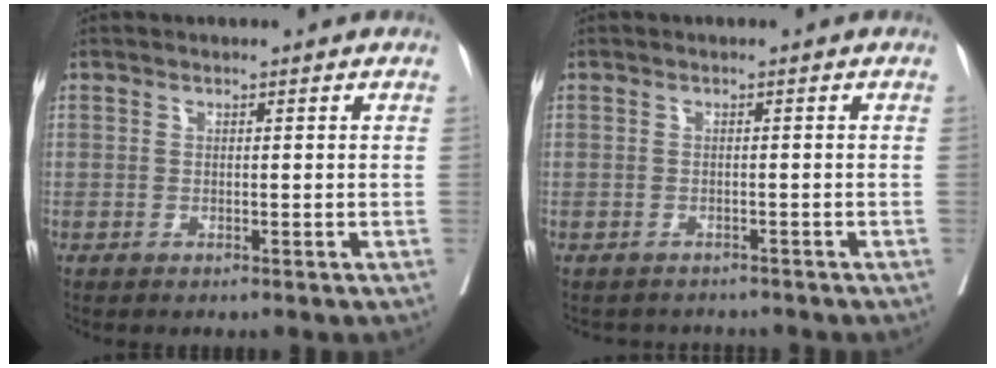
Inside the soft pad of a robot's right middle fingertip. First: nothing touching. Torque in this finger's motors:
{"motor_torque": [0.13, -0.25, -0.04, -0.07]}